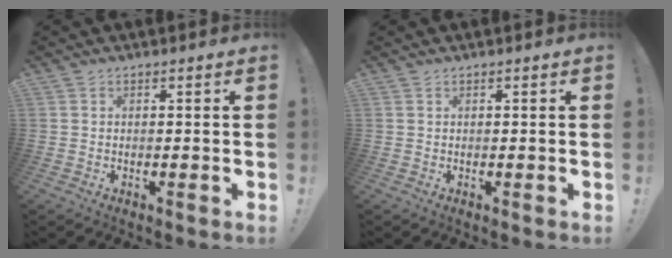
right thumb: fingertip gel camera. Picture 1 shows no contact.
{"total": 0.0}